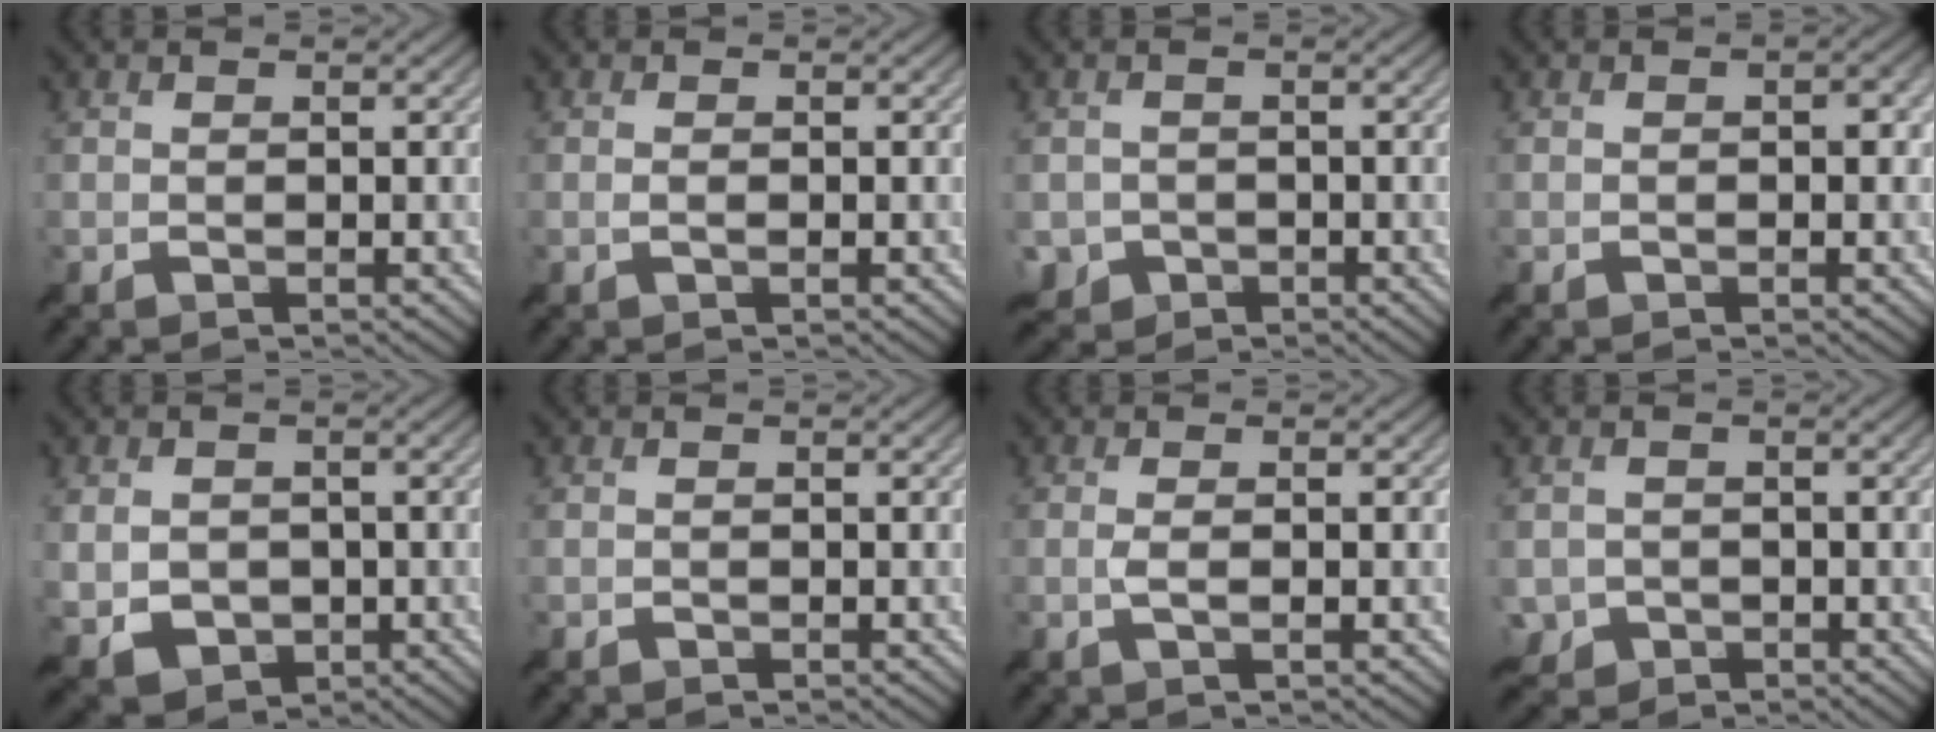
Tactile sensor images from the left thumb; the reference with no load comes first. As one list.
[{"total": 0.8, "force": [-0.2, -0.1, 0.7], "torque": [-0.017, 0.002, -0.005]}, {"total": 2.7, "force": [-1.2, 2.4, 0.3], "torque": [-0.008, -0.011, -0.028]}, {"total": 1.5, "force": [-0.2, 0.6, 1.4], "torque": [-0.021, 0.004, -0.003]}, {"total": 4.8, "force": [-0.4, 3.9, 2.8], "torque": [-0.069, -0.016, -0.001]}, {"total": 0.0}, {"total": 1.7, "force": [-0.2, 0.1, 1.7], "torque": [-0.038, 0.004, -0.009]}, {"total": 2.7, "force": [-0.9, 2.5, 0.3], "torque": [-0.011, -0.014, -0.023]}]